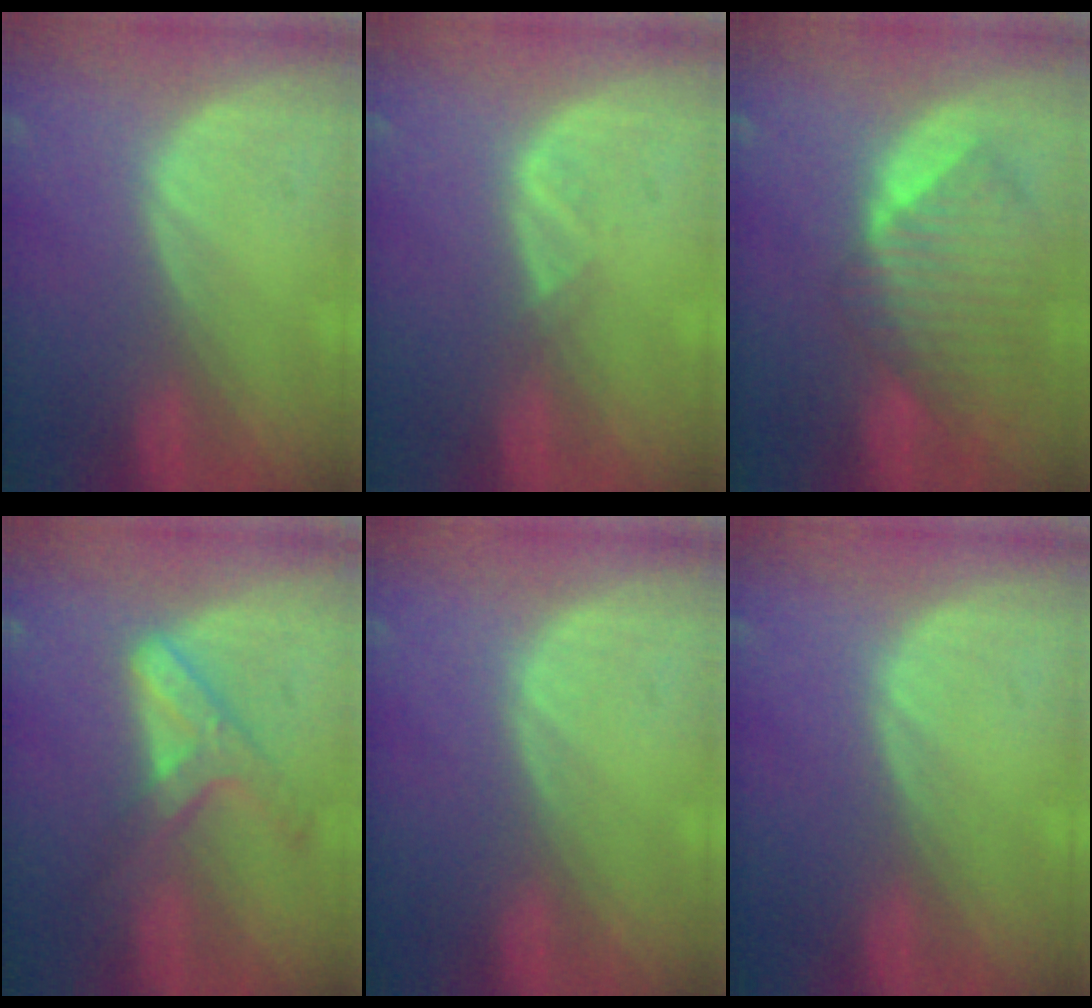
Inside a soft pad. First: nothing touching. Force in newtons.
{"total": 1.3, "press": 1.2, "slide": 0.7}
{"total": 10.0, "press": 8.7, "slide": 5.1}
{"total": 6.6, "press": 5.8, "slide": 3.3}
{"total": 0.0}
{"total": 0.0}